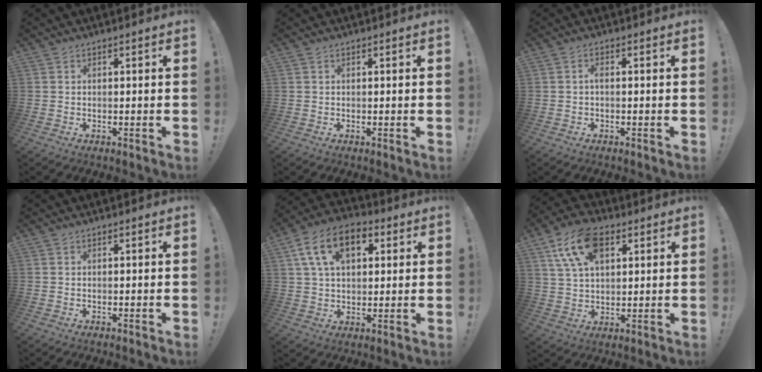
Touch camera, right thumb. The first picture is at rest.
{"total": 0.0}
{"total": 1.4, "force": [-0.5, 0.4, 1.3], "torque": [-0.025, 0.006, -0.010]}
{"total": 0.0}
{"total": 14.6, "force": [5.5, 9.1, 10.0], "torque": [-0.166, 0.001, 0.104]}
{"total": 14.6, "force": [6.6, 8.5, 9.8], "torque": [-0.178, -0.007, 0.123]}